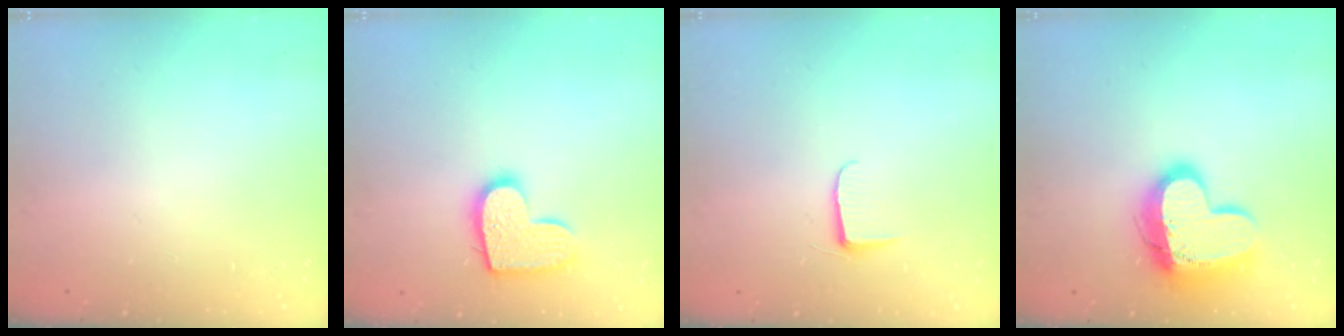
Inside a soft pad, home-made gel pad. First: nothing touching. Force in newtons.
{"total": 12.7, "press": 12.7, "slide": 0.7}
{"total": 5.1, "press": 5.1, "slide": 0.5}
{"total": 16.3, "press": 16.3, "slide": 1.3}